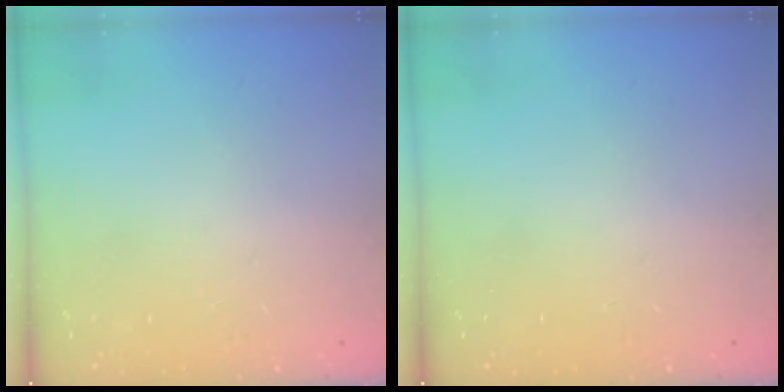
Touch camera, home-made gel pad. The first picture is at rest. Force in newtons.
{"total": 0.0}